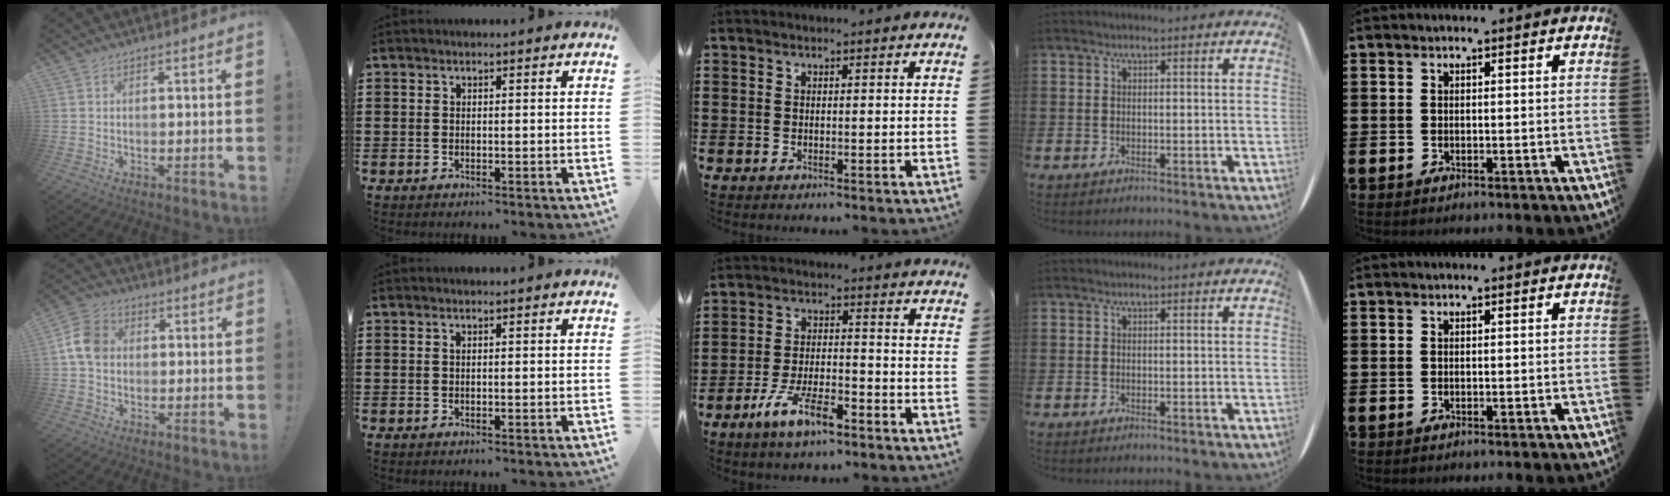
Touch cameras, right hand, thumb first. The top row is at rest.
{"thumb": {"total": 9.4, "force": [0.8, 7.3, 5.9], "torque": [-0.099, 0.013, 0.019]}, "middle": {"total": 7.9, "force": [-5.2, 2.3, 5.5], "torque": [-0.111, 0.004, -0.097]}}